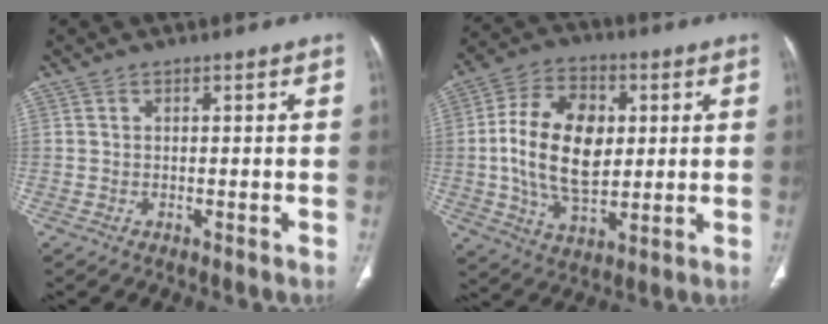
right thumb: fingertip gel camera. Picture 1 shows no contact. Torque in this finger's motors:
{"motor_torque": [2.06, 2.23, 1.09, -0.83, 0.30]}